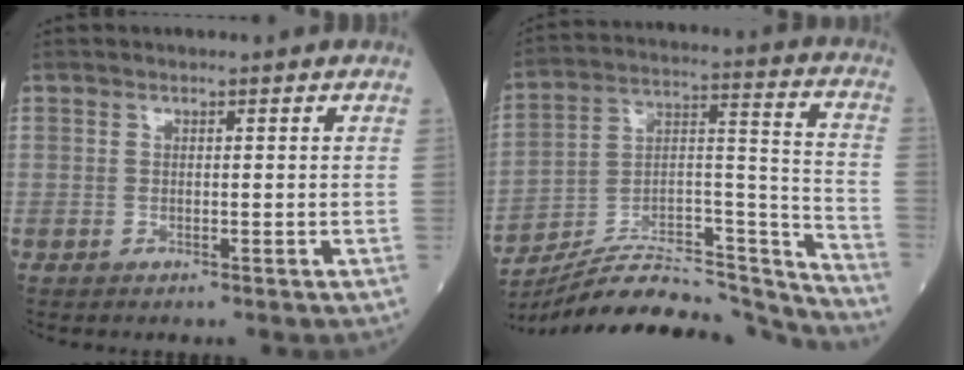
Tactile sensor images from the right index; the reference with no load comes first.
{"total": 24.6, "force": [-23.3, 2.8, 7.5], "torque": [-0.121, 0.033, -0.366]}